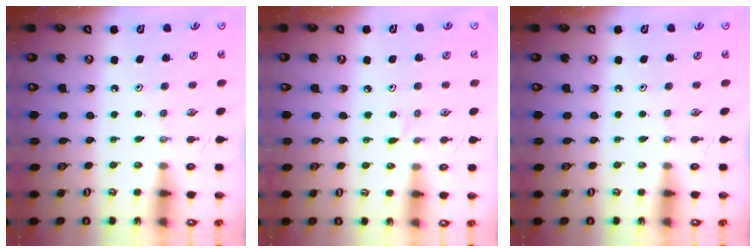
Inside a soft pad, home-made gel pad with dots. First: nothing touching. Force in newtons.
{"total": 3.0, "press": 3.0, "slide": 0.2}
{"total": 0.0}